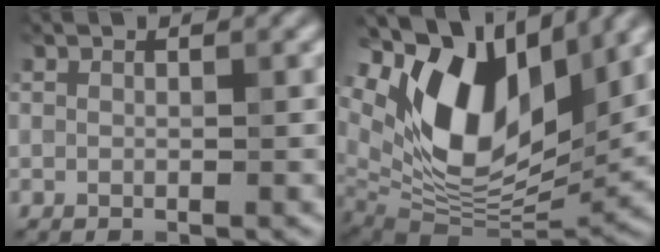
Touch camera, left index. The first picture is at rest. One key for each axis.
{"total": 14.3, "fx": 4.8, "fy": 8.1, "fz": 10.7, "tx": -0.190, "ty": 0.003, "tz": 0.088}